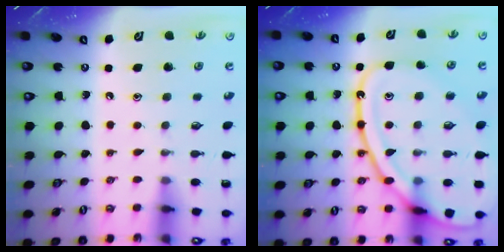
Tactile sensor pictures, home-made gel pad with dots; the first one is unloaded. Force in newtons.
{"total": 21.6, "press": 21.5, "slide": 2.0}